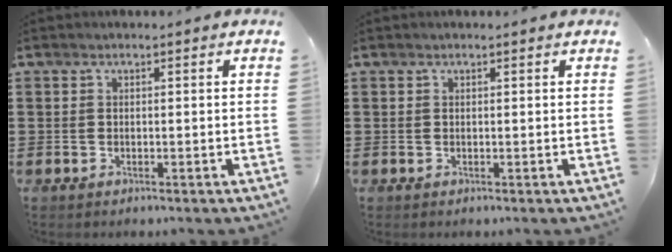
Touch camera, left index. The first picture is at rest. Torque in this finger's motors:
{"motor_torque": [0.42, 0.54, 0.05, -0.02]}